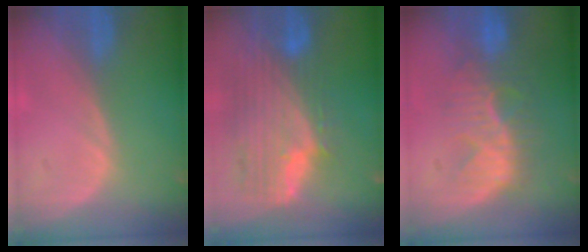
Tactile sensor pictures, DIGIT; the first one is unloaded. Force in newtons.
{"total": 11.7, "press": 10.0, "slide": 6.1}
{"total": 9.9, "press": 8.7, "slide": 4.7}